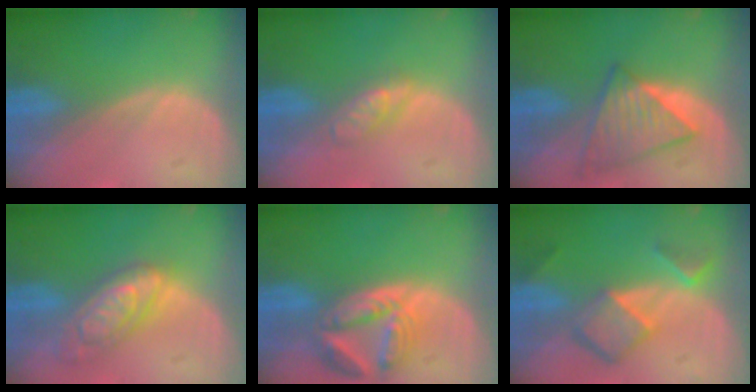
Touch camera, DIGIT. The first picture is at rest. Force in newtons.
{"total": 3.1, "press": 3.0, "slide": 0.3}
{"total": 6.5, "press": 6.5, "slide": 0.7}
{"total": 7.4, "press": 7.4, "slide": 0.5}
{"total": 8.2, "press": 7.3, "slide": 3.8}
{"total": 7.0, "press": 6.0, "slide": 3.5}